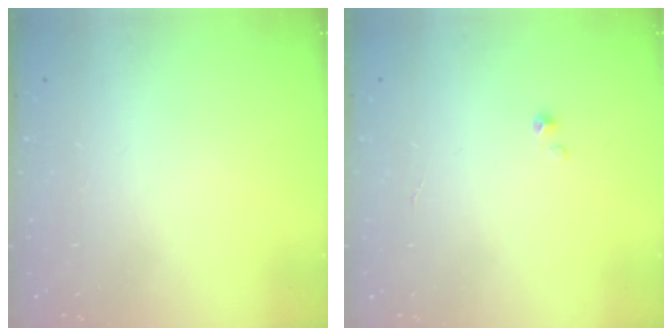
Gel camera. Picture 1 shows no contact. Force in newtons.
{"total": 0.0}